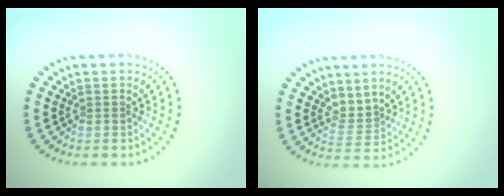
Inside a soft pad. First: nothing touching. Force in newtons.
{"total": 1.9, "press": 1.2, "slide": 1.5}